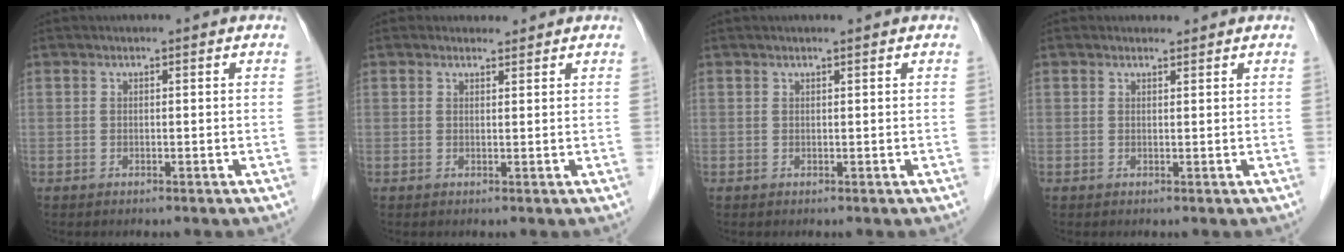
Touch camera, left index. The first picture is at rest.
{"total": 1.2, "force": [1.1, 0.5, -0.1], "torque": [-0.005, 0.001, 0.015]}
{"total": 0.6, "force": [0.5, -0.1, 0.4], "torque": [-0.011, 0.002, 0.012]}
{"total": 0.8, "force": [0.7, 0.2, -0.1], "torque": [-0.010, -0.001, 0.011]}